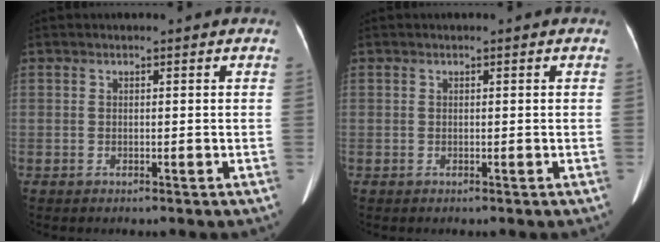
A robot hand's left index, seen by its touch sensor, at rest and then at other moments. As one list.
[{"total": 0.0}]